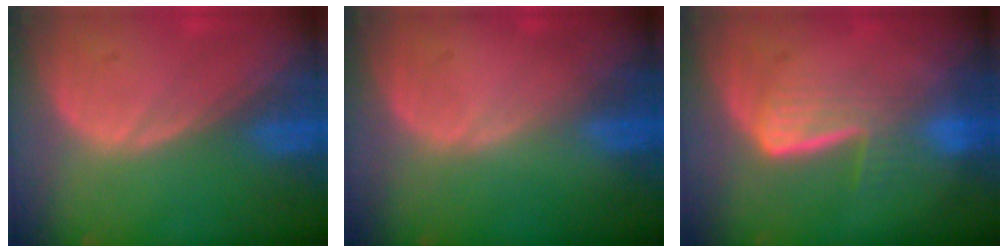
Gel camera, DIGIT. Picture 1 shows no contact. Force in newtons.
{"total": 0.0}
{"total": 6.7, "press": 5.7, "slide": 3.6}